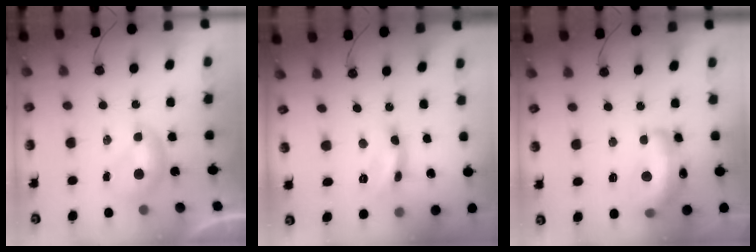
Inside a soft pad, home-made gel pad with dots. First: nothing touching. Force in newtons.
{"total": 6.3, "press": 6.3, "slide": 0.3}
{"total": 12.7, "press": 12.7, "slide": 0.9}